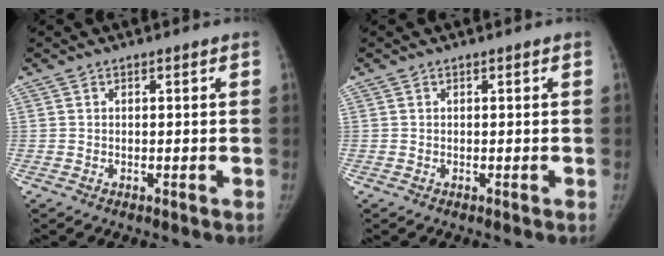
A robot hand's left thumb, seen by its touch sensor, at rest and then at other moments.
{"total": 0.0}